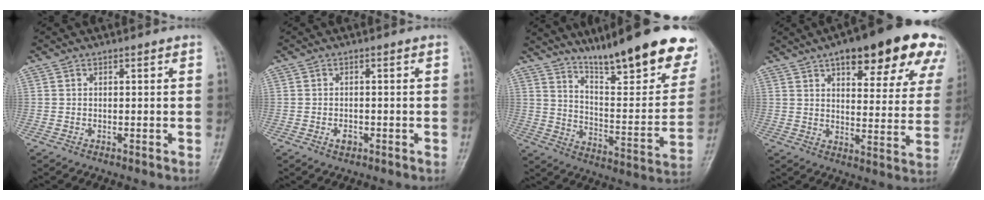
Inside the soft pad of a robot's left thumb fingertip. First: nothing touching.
{"total": 1.7, "force": [-0.7, 1.1, 1.1], "torque": [-0.014, 0.002, -0.011]}
{"total": 24.6, "force": [17.5, 5.2, 16.4], "torque": [-0.203, -0.084, 0.261]}
{"total": 23.3, "force": [13.3, 8.4, 17.2], "torque": [-0.187, -0.019, 0.172]}